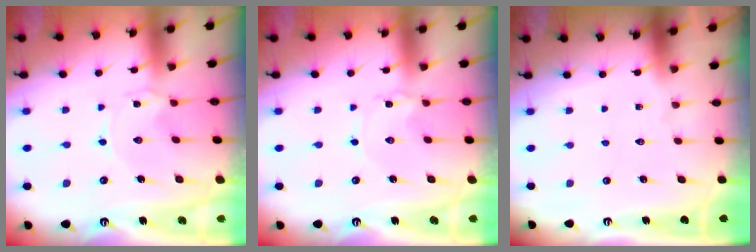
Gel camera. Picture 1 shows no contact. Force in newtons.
{"total": 0.0}
{"total": 0.0}